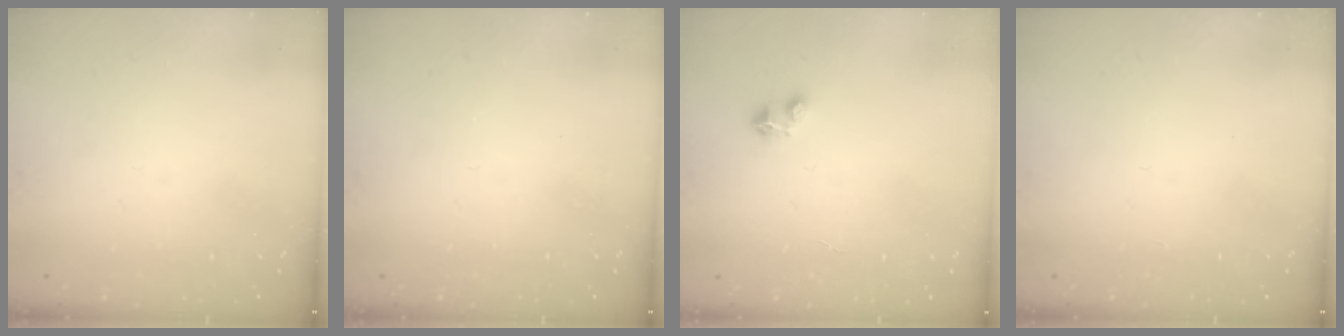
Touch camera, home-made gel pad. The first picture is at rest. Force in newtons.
{"total": 0.0}
{"total": 3.5, "press": 3.4, "slide": 0.5}
{"total": 0.0}